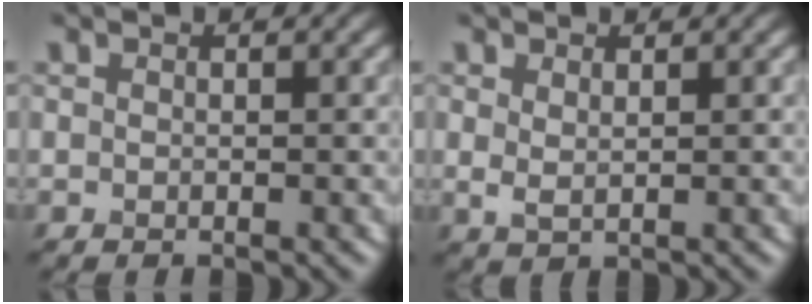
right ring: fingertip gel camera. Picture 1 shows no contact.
{"total": 1.2, "force": [0.8, 0.4, 0.8], "torque": [-0.022, -0.005, 0.017]}